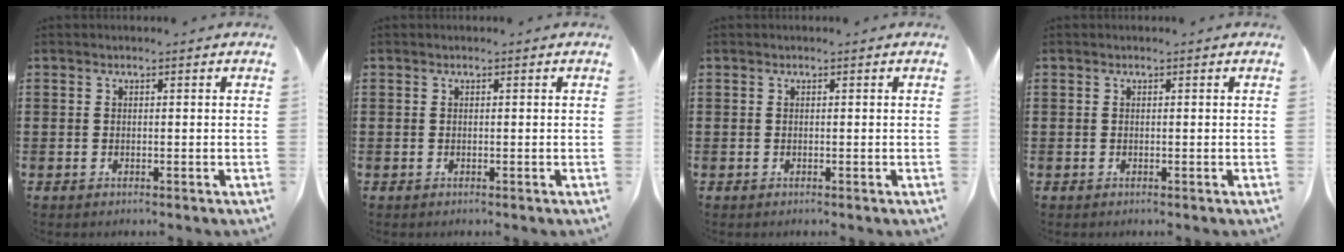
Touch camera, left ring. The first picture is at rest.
{"total": 0.0}
{"total": 0.0}
{"total": 0.0}